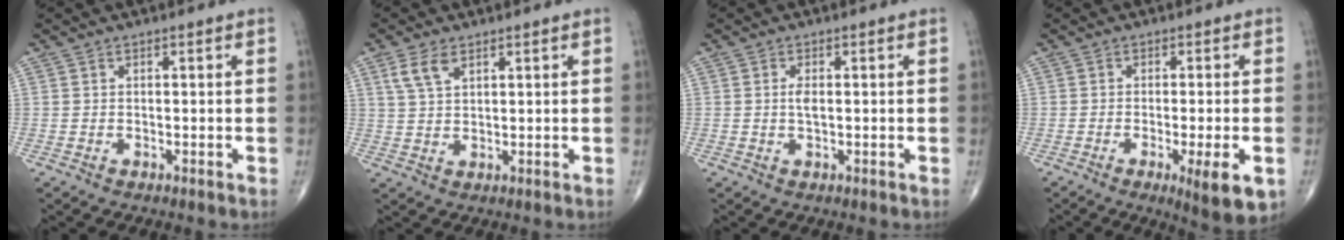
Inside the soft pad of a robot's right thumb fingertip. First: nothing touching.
{"total": 4.5, "force": [2.4, 2.2, 3.0], "torque": [-0.060, -0.002, 0.053]}
{"total": 1.9, "force": [0.1, 0.8, 1.7], "torque": [-0.034, -0.001, 0.002]}
{"total": 8.5, "force": [-2.9, 1.7, 7.7], "torque": [-0.105, -0.011, -0.038]}